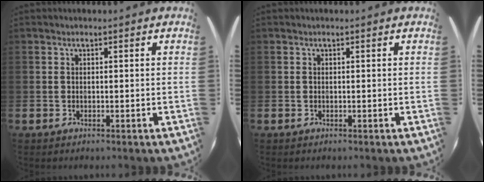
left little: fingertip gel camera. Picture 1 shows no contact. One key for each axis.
{"total": 0.0}